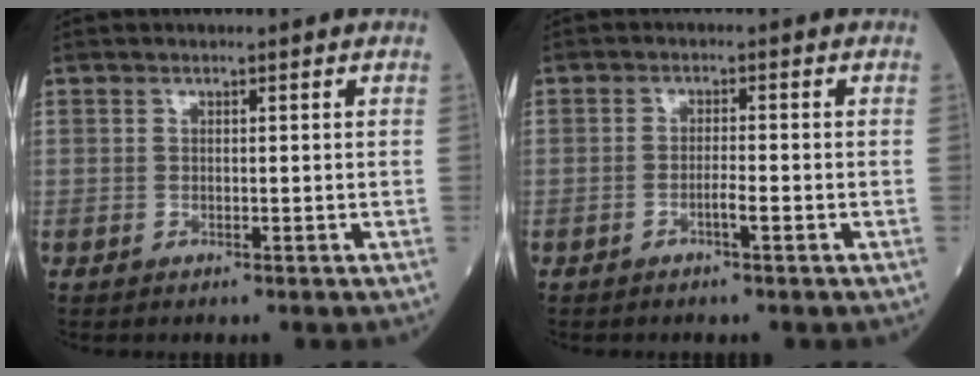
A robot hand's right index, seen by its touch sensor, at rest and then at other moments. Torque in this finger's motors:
{"motor_torque": [-0.32, -0.05, -0.01, 0.00]}